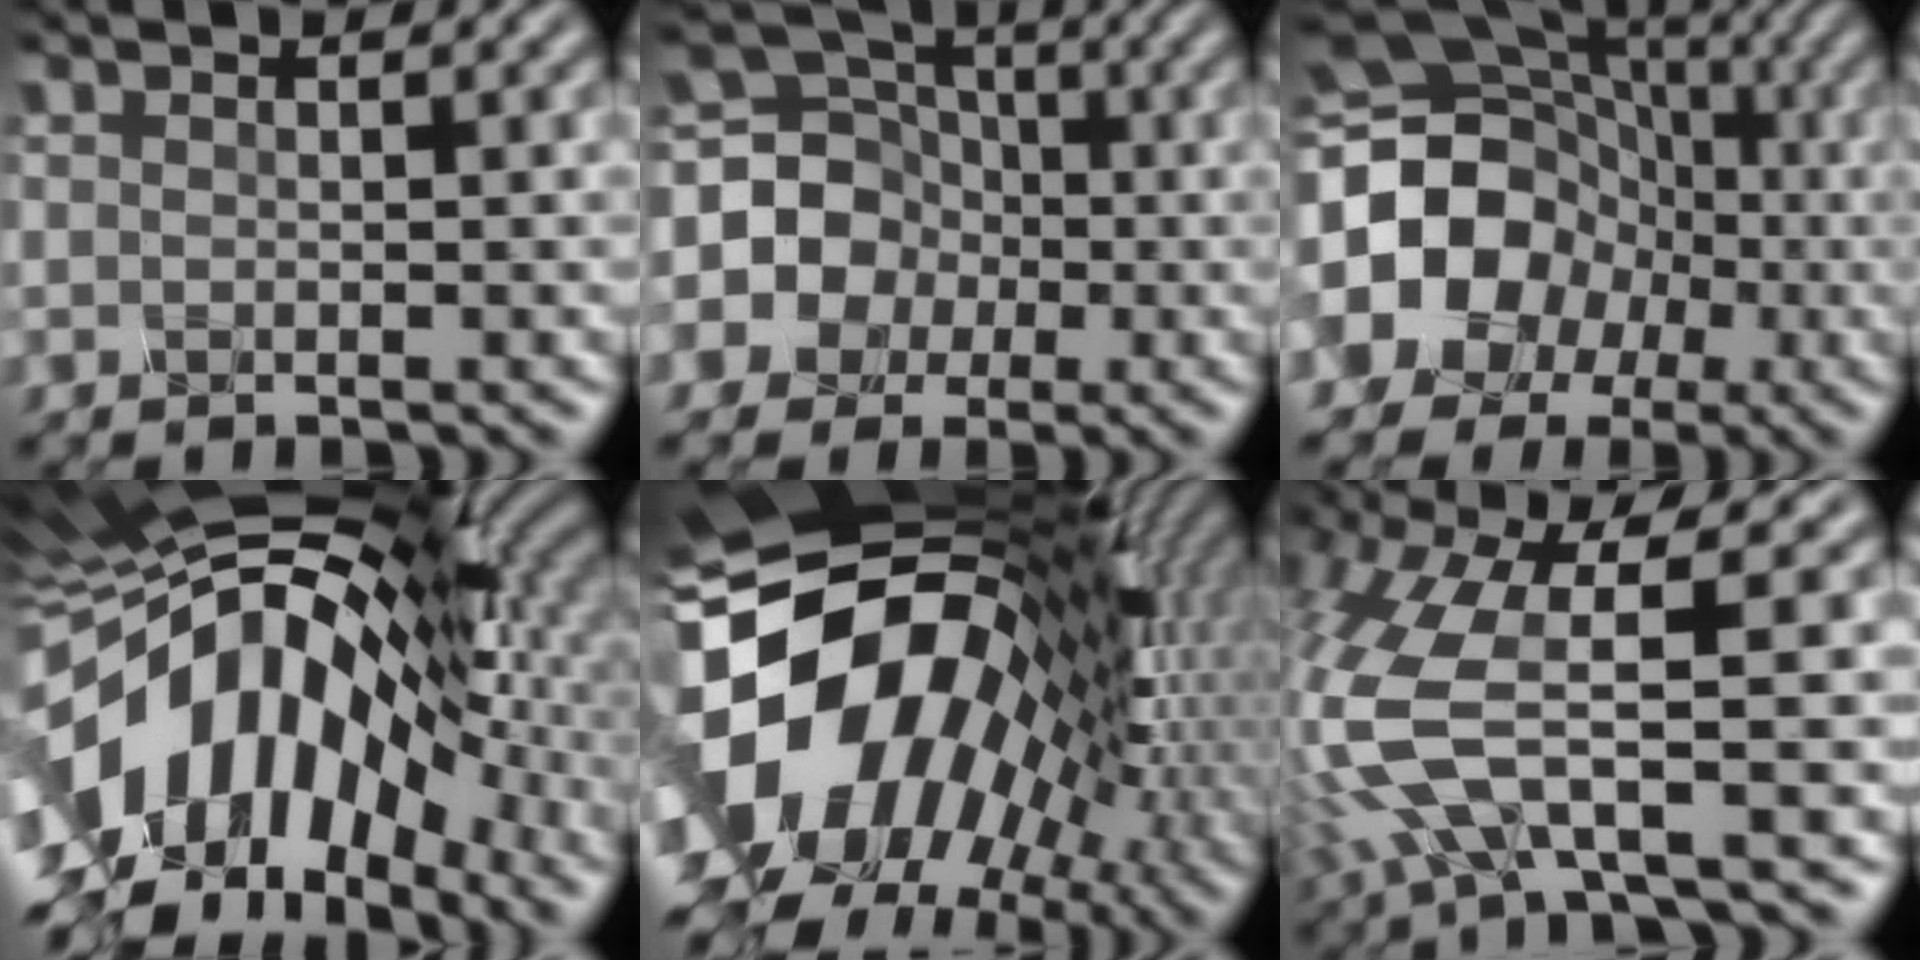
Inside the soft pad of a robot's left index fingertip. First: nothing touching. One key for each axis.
{"total": 11.3, "fx": -1.2, "fy": 10.4, "fz": 4.2, "tx": -0.114, "ty": 0.043, "tz": -0.064}
{"total": 17.1, "fx": -3.3, "fy": 14.8, "fz": 7.9, "tx": -0.174, "ty": -0.005, "tz": -0.093}
{"total": 18.0, "fx": -3.6, "fy": 10.6, "fz": 14.1, "tx": -0.266, "ty": 0.003, "tz": -0.077}
{"total": 19.7, "fx": -0.6, "fy": 14.3, "fz": 13.4, "tx": -0.255, "ty": -0.026, "tz": 0.011}
{"total": 9.1, "fx": -1.5, "fy": 2.6, "fz": 8.6, "tx": -0.214, "ty": -0.008, "tz": -0.036}